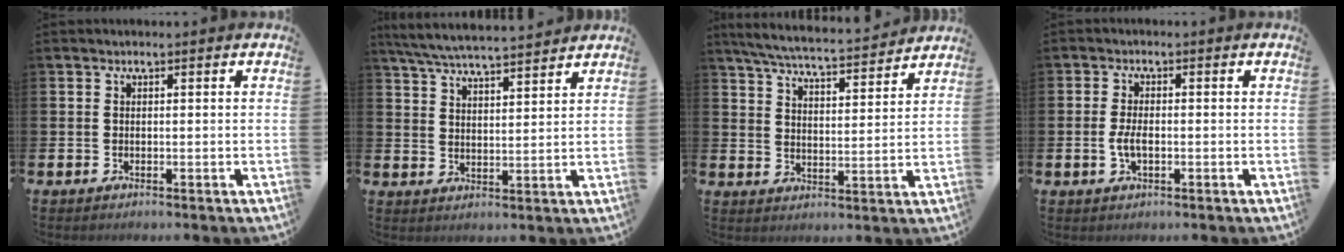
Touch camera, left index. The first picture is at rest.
{"total": 6.0, "force": [5.9, 0.2, 1.3], "torque": [-0.048, -0.032, 0.105]}
{"total": 6.2, "force": [5.9, 0.4, 1.7], "torque": [-0.058, -0.043, 0.101]}
{"total": 2.8, "force": [-0.4, 1.3, 2.4], "torque": [-0.041, 0.002, -0.010]}